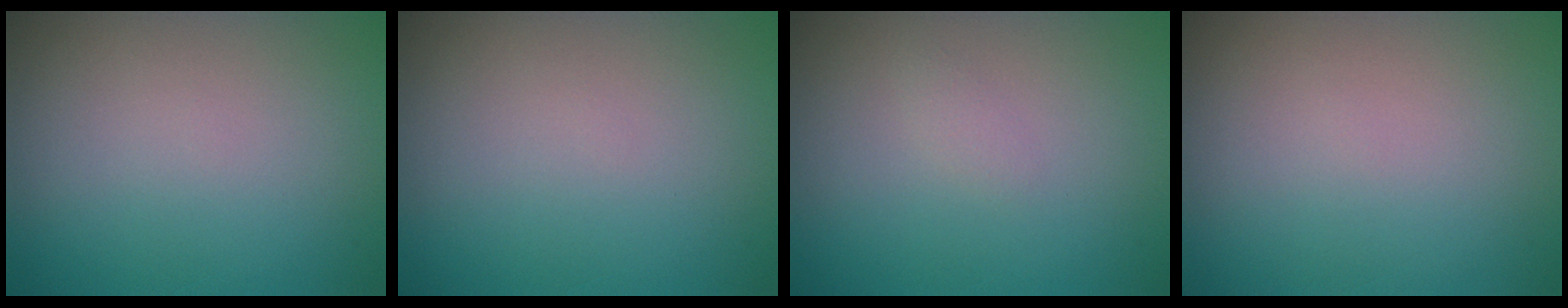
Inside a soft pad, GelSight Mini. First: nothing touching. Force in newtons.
{"total": 0.0}
{"total": 0.7, "press": 0.7, "slide": 0.1}
{"total": 0.0}